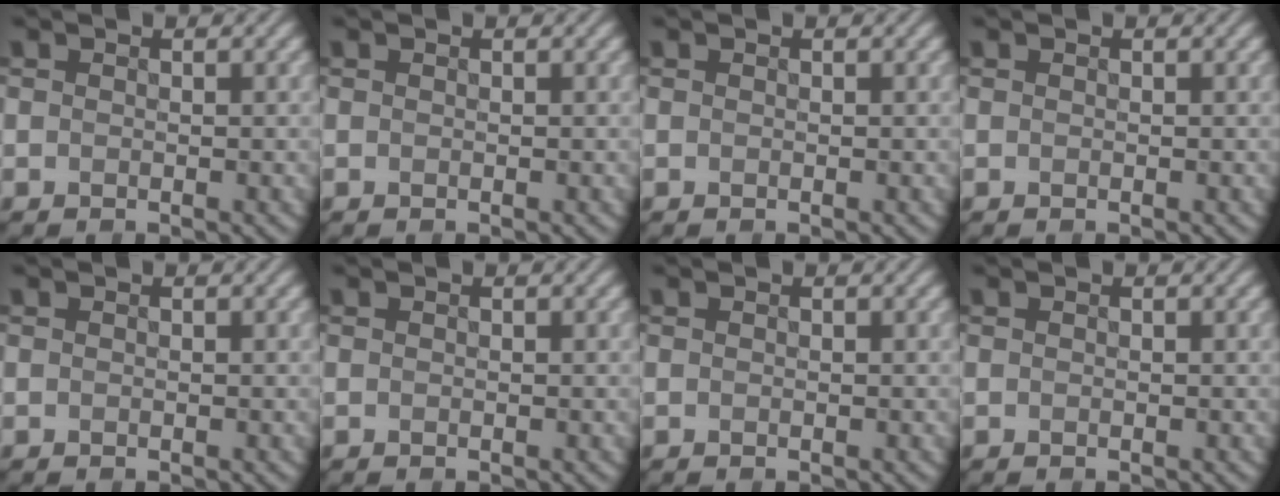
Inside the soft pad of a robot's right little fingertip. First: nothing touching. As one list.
[{"total": 0.0}, {"total": 0.0}, {"total": 0.0}, {"total": 0.0}, {"total": 0.0}, {"total": 0.0}, {"total": 0.0}]